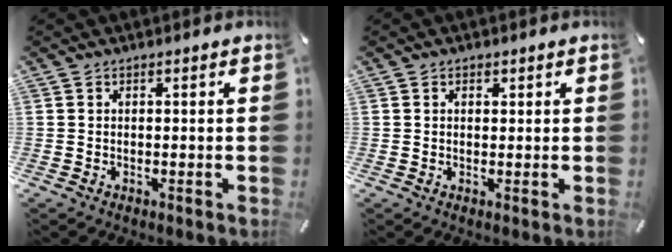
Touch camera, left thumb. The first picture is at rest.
{"total": 1.1, "force": [0.4, 1.0, 0.3], "torque": [0.001, 0.002, 0.004]}